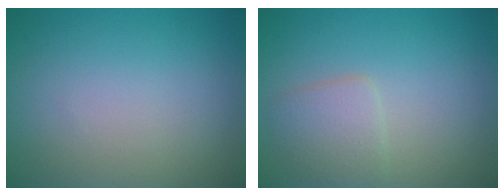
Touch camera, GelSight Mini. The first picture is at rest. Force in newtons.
{"total": 2.5, "press": 2.5, "slide": 0.1}